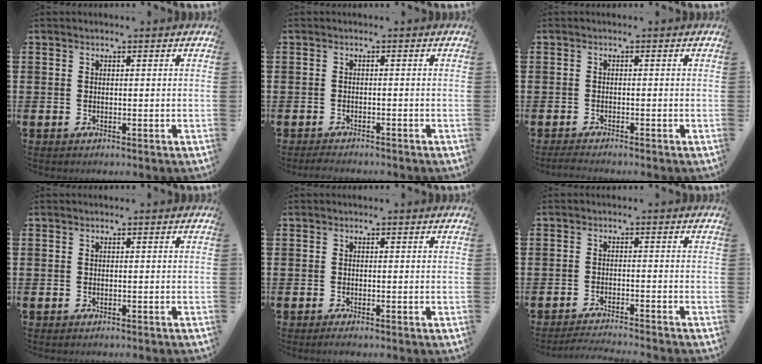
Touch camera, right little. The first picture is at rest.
{"total": 1.2, "force": [-1.2, 0.1, 0.2], "torque": [-0.008, 0.001, -0.024]}
{"total": 1.1, "force": [-0.9, 0.1, 0.6], "torque": [-0.011, -0.001, -0.017]}
{"total": 0.0}
{"total": 0.6, "force": [-0.4, 0.1, 0.4], "torque": [-0.008, -0.002, -0.008]}
{"total": 1.9, "force": [-1.8, -0.2, 0.3], "torque": [-0.005, 0.003, -0.037]}